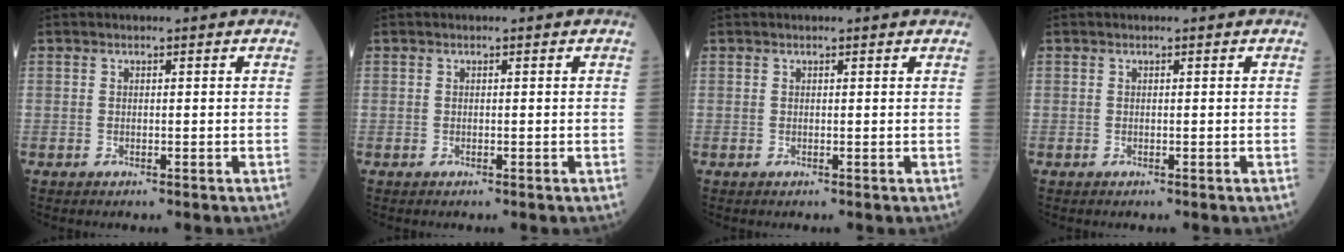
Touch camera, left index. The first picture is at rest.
{"total": 0.0}
{"total": 1.1, "force": [1.0, 0.1, 0.2], "torque": [-0.011, 0.003, 0.004]}
{"total": 0.0}